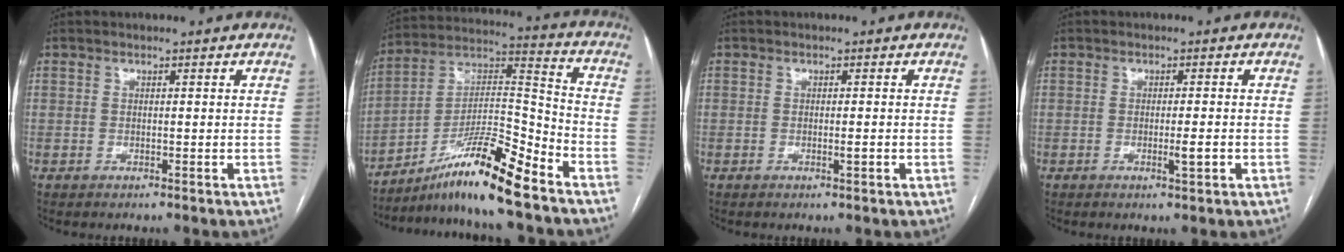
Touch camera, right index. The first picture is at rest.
{"total": 14.6, "force": [-10.7, 0.1, 9.9], "torque": [-0.181, 0.012, -0.186]}
{"total": 1.1, "force": [-0.4, -0.1, 1.0], "torque": [-0.020, -0.001, -0.005]}
{"total": 2.3, "force": [-0.8, -0.1, 2.2], "torque": [-0.039, -0.004, -0.012]}